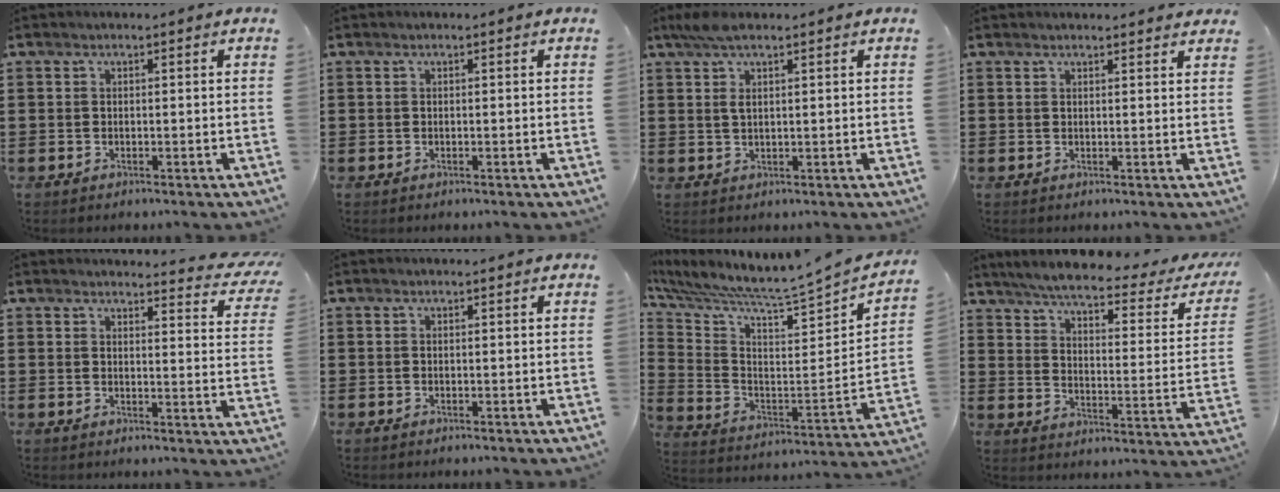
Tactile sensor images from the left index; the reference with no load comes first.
{"total": 0.0}
{"total": 3.4, "force": [1.8, 1.0, 2.8], "torque": [-0.059, 0.007, 0.031]}
{"total": 1.3, "force": [1.3, 0.2, 0.2], "torque": [-0.007, 0.002, 0.025]}
{"total": 3.8, "force": [3.6, 0.6, 1.1], "torque": [-0.022, -0.020, 0.063]}
{"total": 0.0}
{"total": 5.3, "force": [4.8, -0.9, 2.1], "torque": [-0.069, -0.068, 0.066]}
{"total": 5.2, "force": [4.2, -0.2, 3.0], "torque": [-0.079, -0.030, 0.065]}